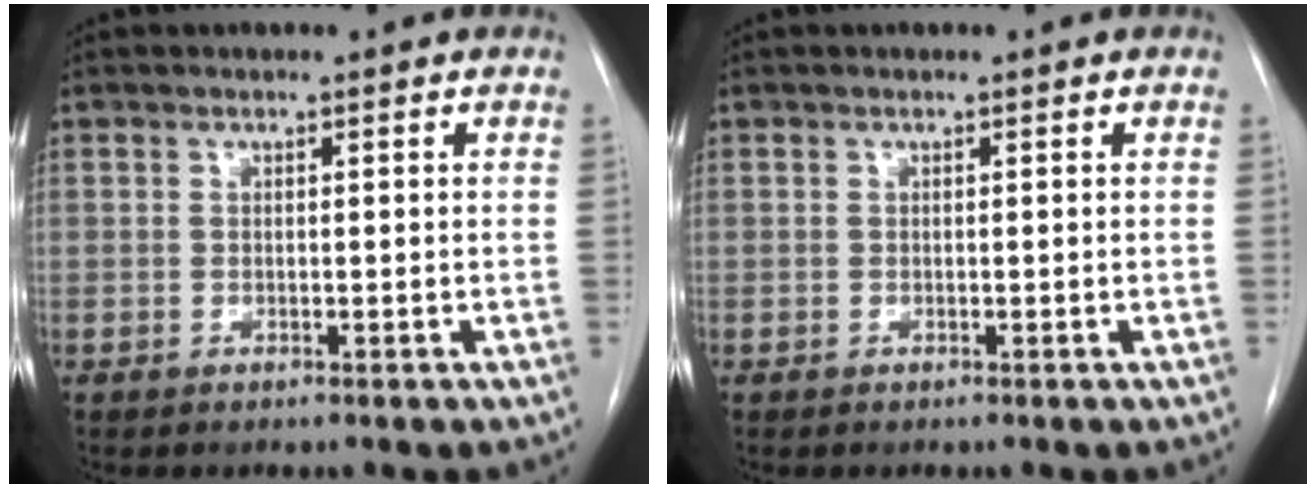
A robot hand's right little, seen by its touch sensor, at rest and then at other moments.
{"total": 0.0}